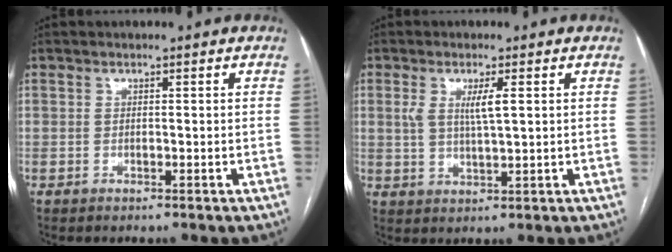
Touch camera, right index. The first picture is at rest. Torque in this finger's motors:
{"motor_torque": [0.13, 0.07, 0.11, 0.07]}